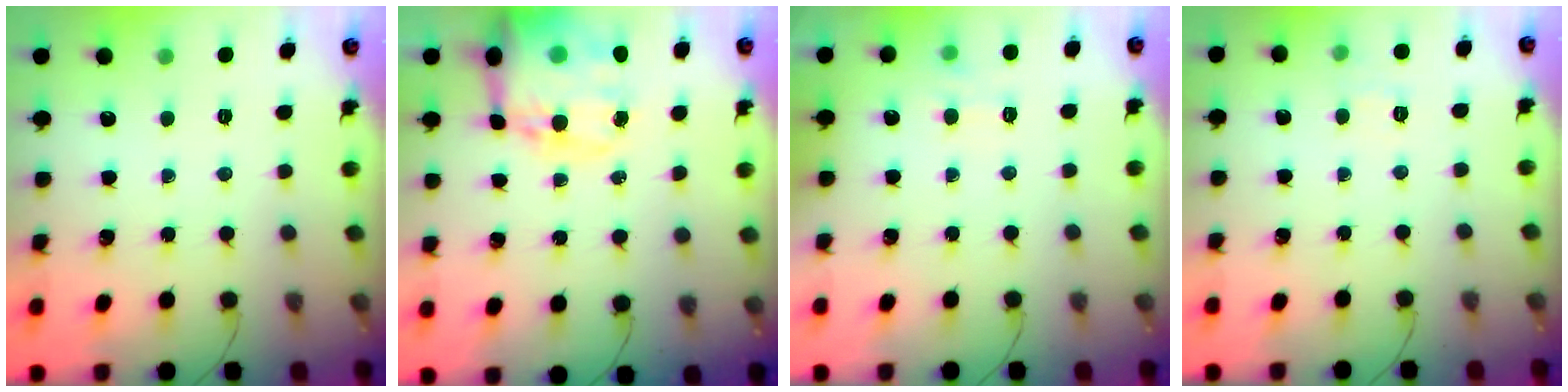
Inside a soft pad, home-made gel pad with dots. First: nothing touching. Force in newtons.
{"total": 21.3, "press": 20.7, "slide": 5.1}
{"total": 7.7, "press": 7.6, "slide": 1.4}
{"total": 4.6, "press": 4.4, "slide": 1.2}